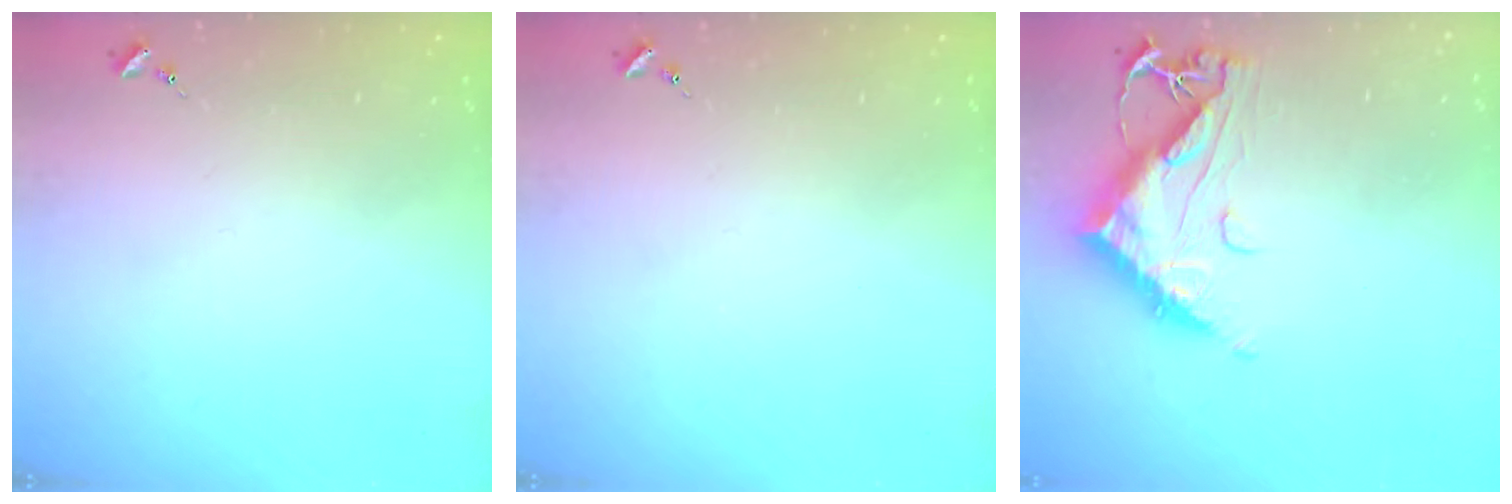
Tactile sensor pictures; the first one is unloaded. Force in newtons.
{"total": 0.0}
{"total": 13.4, "press": 13.4, "slide": 1.2}